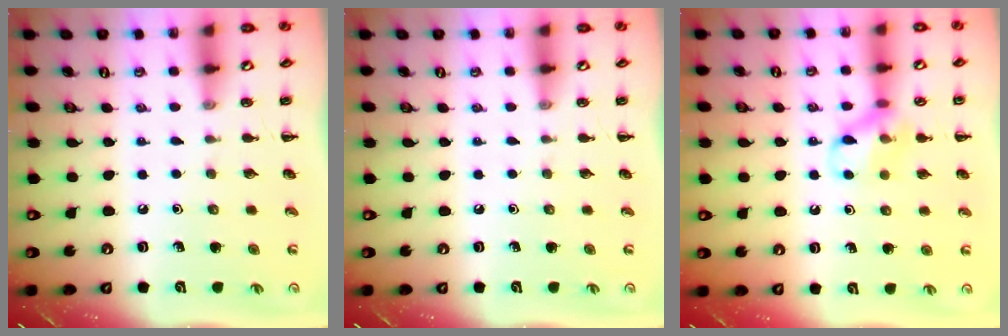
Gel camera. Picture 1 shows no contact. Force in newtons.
{"total": 0.0}
{"total": 10.9, "press": 10.8, "slide": 1.3}